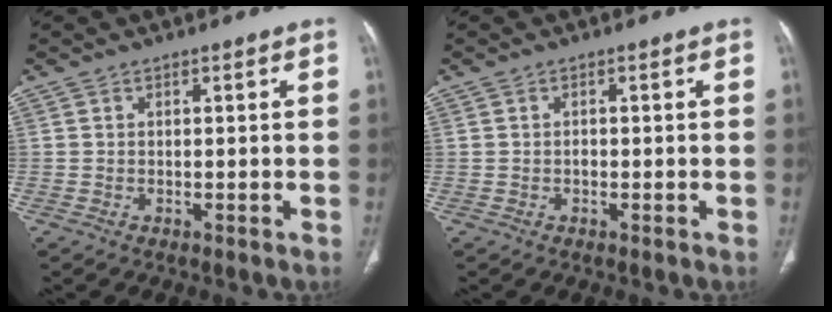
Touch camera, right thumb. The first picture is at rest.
{"total": 0.7, "force": [-0.2, 0.5, 0.4], "torque": [-0.007, 0.002, -0.005]}